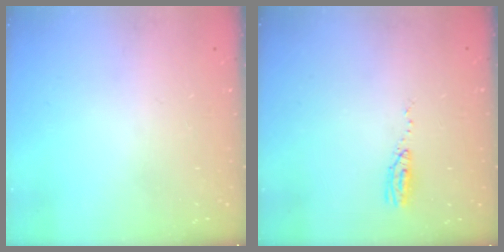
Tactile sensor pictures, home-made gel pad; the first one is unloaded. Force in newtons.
{"total": 4.4, "press": 4.1, "slide": 1.6}